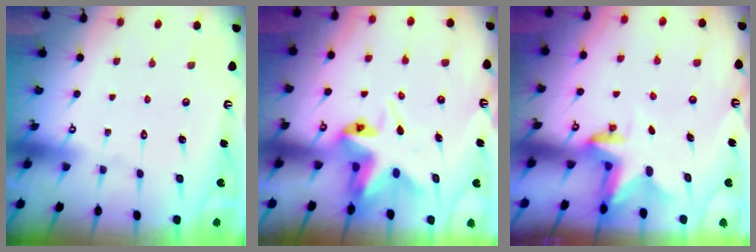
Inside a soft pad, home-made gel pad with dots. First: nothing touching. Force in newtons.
{"total": 7.5, "press": 7.5, "slide": 0.4}
{"total": 2.7, "press": 2.7, "slide": 0.5}